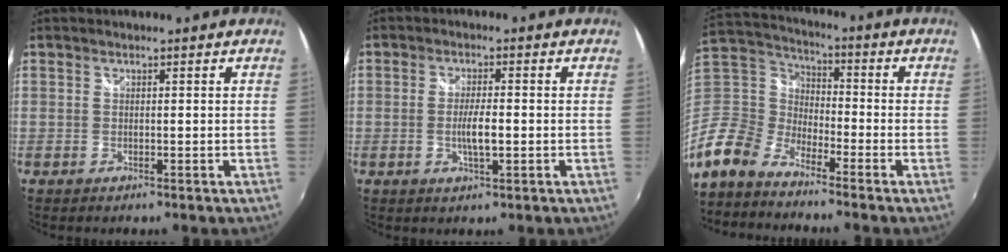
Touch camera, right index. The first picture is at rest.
{"total": 4.2, "force": [-0.8, 0.9, 4.0], "torque": [-0.076, -0.004, -0.014]}
{"total": 13.4, "force": [-9.8, 7.5, 5.3], "torque": [-0.145, 0.008, -0.212]}